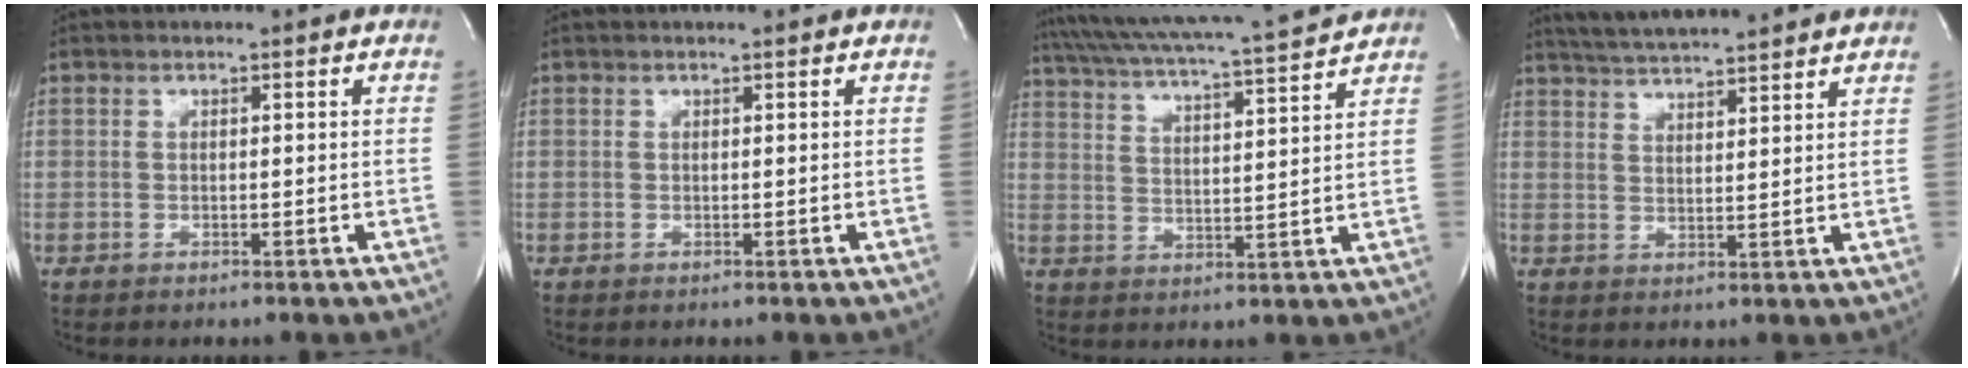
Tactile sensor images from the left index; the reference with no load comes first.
{"total": 0.9, "force": [0.9, -0.1, 0.3], "torque": [-0.008, 0.007, 0.013]}
{"total": 16.3, "force": [14.9, -0.5, 6.5], "torque": [-0.128, -0.004, 0.219]}
{"total": 13.4, "force": [12.1, 0.8, 5.5], "torque": [-0.101, 0.026, 0.179]}